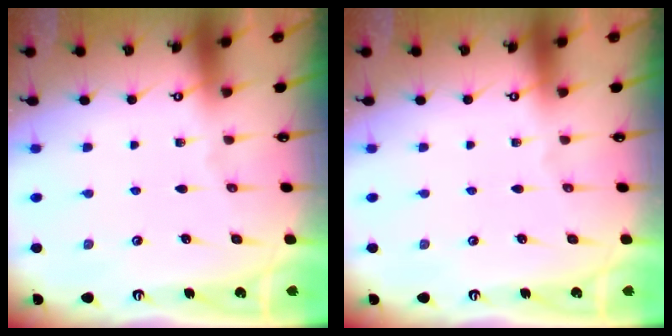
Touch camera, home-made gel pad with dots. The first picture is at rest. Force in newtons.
{"total": 0.0}